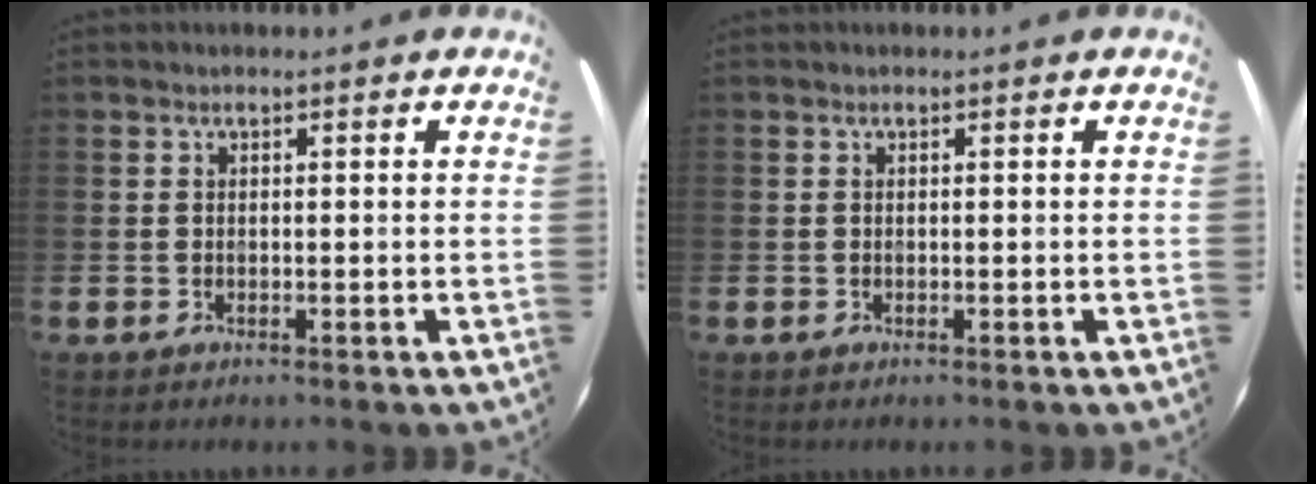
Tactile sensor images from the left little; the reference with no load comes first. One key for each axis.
{"total": 0.0}